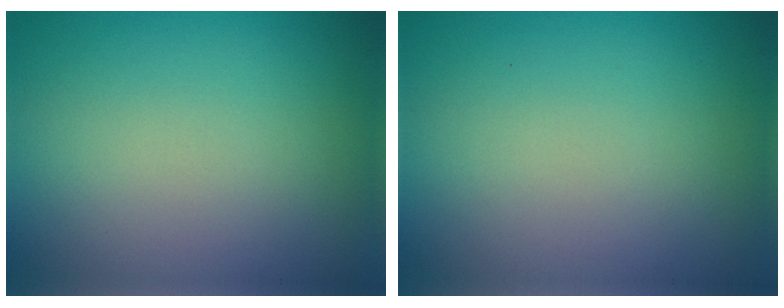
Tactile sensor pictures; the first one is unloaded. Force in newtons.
{"total": 0.0}